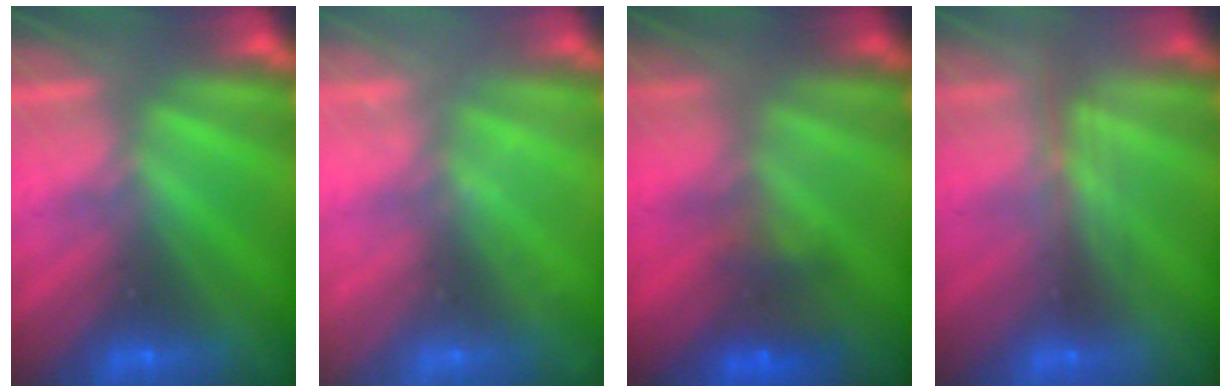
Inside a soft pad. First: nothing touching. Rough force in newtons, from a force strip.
{"total": 2.1}
{"total": 4.7}
{"total": 2.4}